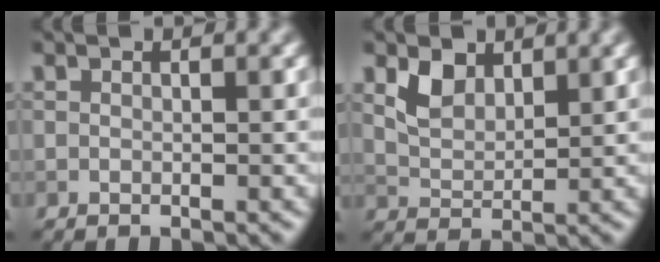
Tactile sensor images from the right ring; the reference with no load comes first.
{"total": 3.1, "force": [1.8, 1.9, 1.7], "torque": [-0.038, -0.004, 0.037]}